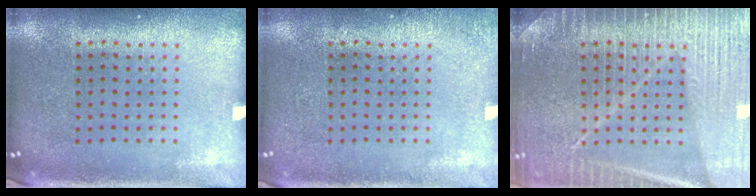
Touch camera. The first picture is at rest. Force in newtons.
{"total": 1.0, "press": 1.0, "slide": 0.3}
{"total": 6.8, "press": 6.7, "slide": 0.8}